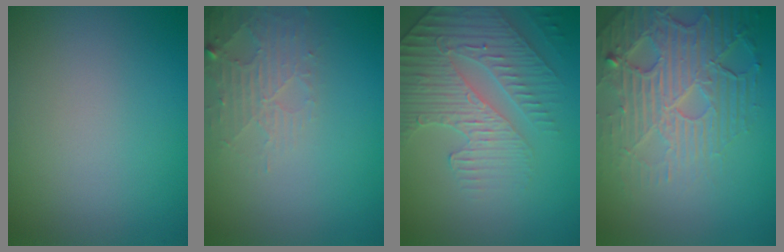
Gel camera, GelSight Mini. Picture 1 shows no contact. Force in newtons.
{"total": 2.6, "press": 2.6, "slide": 0.4}
{"total": 4.2, "press": 4.1, "slide": 0.6}
{"total": 7.4, "press": 5.3, "slide": 5.1}